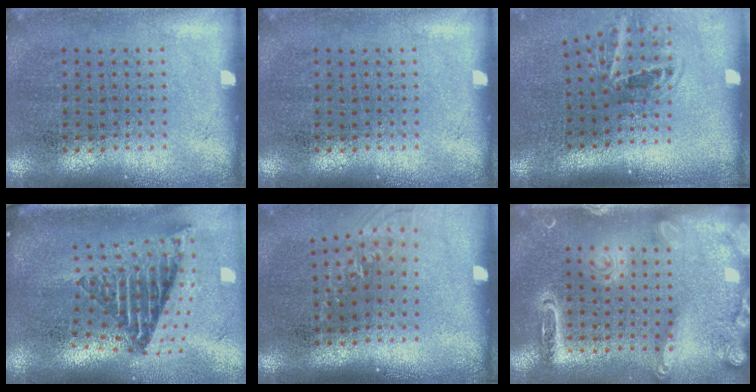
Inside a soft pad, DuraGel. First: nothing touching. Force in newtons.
{"total": 0.0}
{"total": 2.0, "press": 1.2, "slide": 1.5}
{"total": 2.9, "press": 1.8, "slide": 2.3}
{"total": 1.1, "press": 0.9, "slide": 0.5}
{"total": 2.2, "press": 1.9, "slide": 1.1}